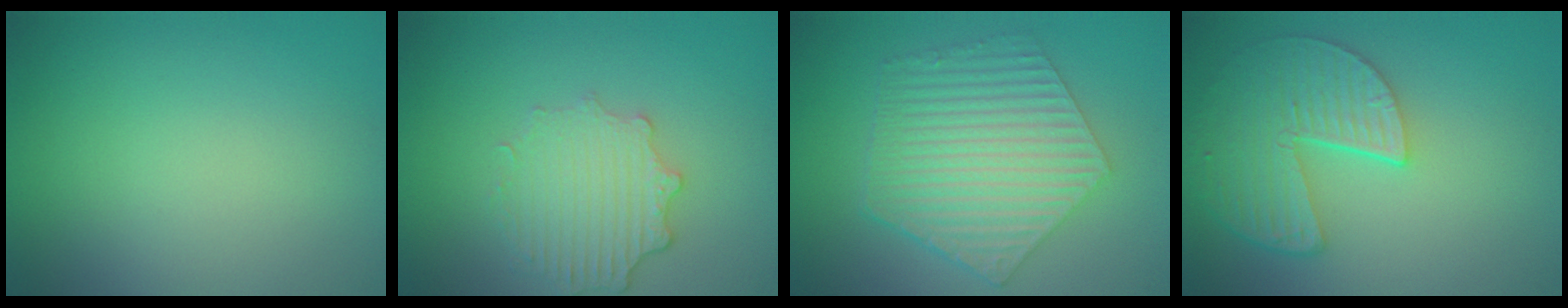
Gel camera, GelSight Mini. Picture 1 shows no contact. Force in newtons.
{"total": 3.5, "press": 2.8, "slide": 2.0}
{"total": 6.5, "press": 4.9, "slide": 4.3}
{"total": 5.4, "press": 4.4, "slide": 3.2}